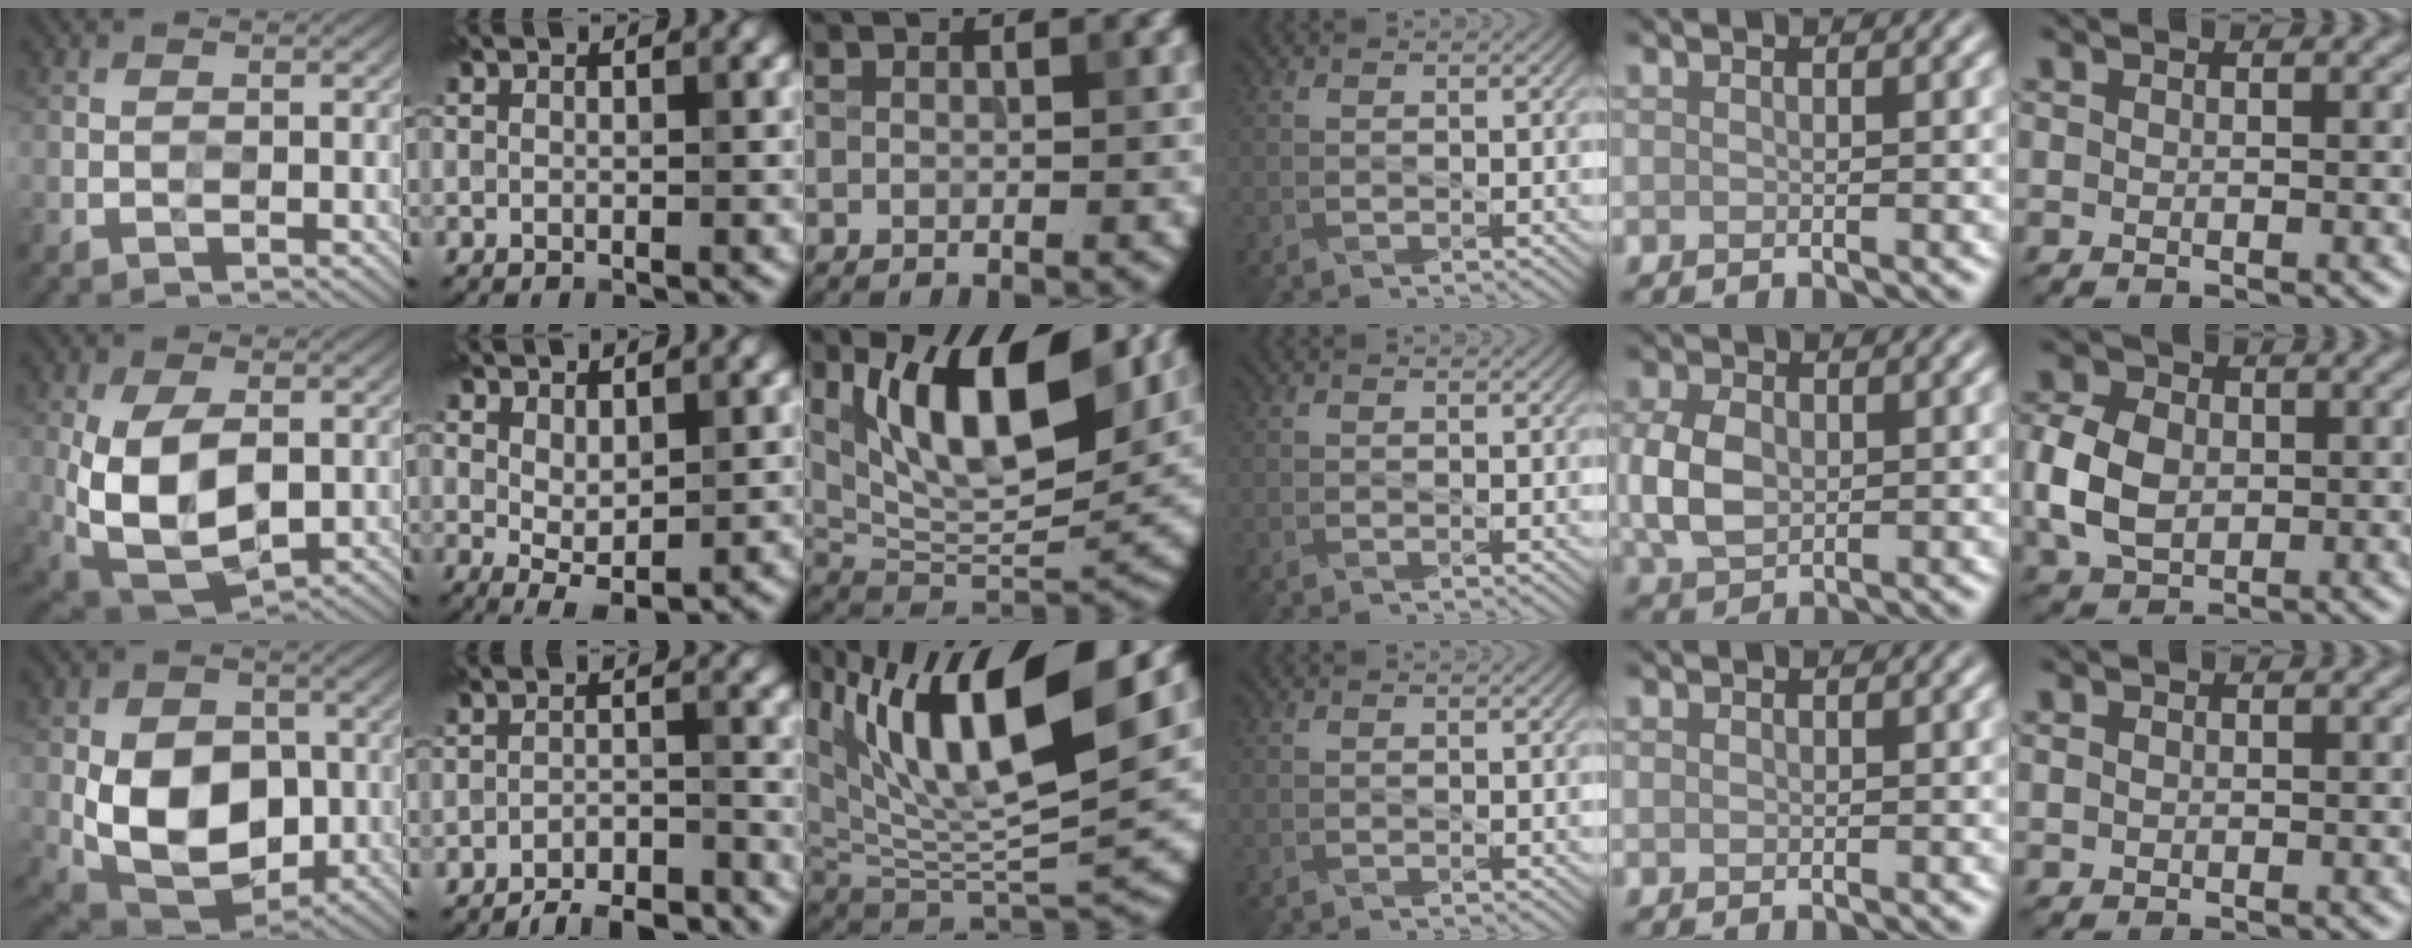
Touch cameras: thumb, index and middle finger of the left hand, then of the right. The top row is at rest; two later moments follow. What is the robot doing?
{"motion": "wipe", "object": "mirror"}